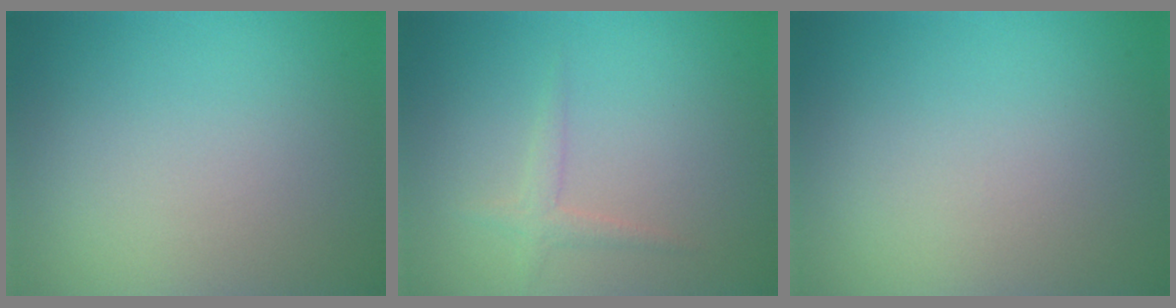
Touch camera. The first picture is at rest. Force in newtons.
{"total": 1.4, "press": 1.4, "slide": 0.0}
{"total": 0.0}